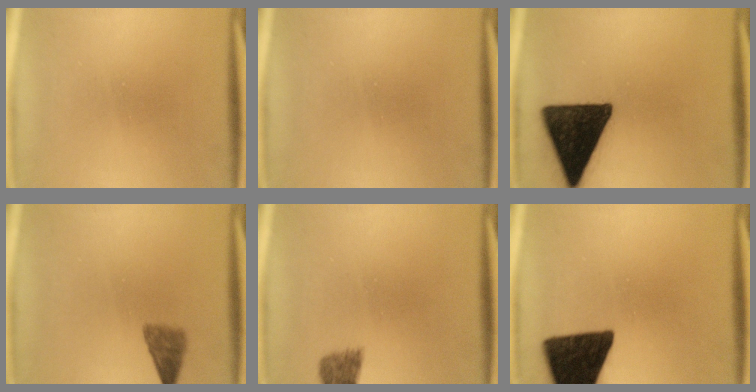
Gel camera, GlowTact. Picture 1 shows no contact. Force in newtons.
{"total": 0.0}
{"total": 17.4}
{"total": 3.3}
{"total": 1.9}
{"total": 15.7}